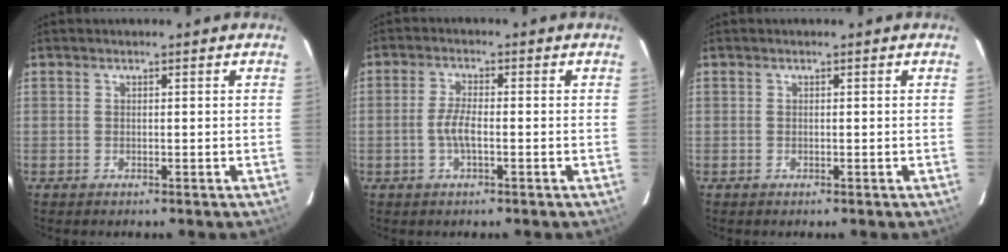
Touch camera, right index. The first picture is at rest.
{"total": 3.8, "force": [-1.0, 1.0, 3.6], "torque": [-0.074, 0.001, -0.020]}
{"total": 0.0}